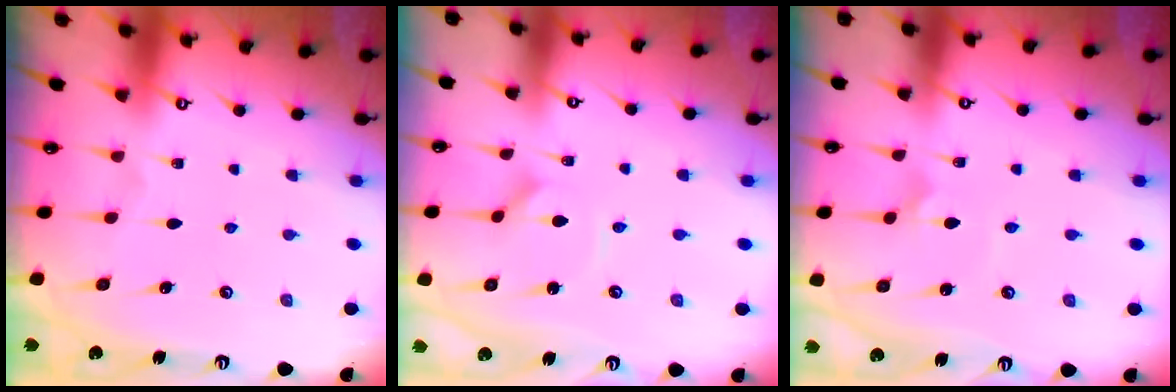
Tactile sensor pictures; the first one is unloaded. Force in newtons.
{"total": 1.5, "press": 1.4, "slide": 0.3}
{"total": 3.6, "press": 3.6, "slide": 0.5}